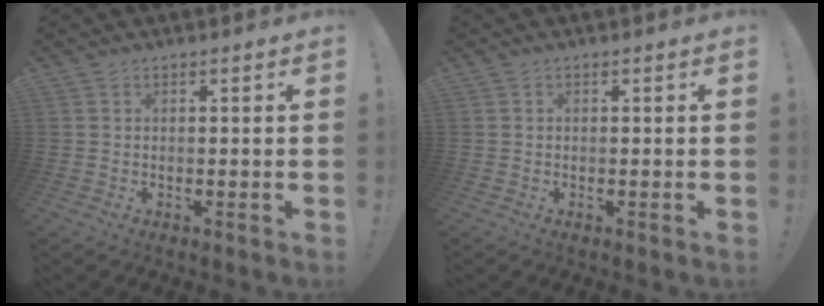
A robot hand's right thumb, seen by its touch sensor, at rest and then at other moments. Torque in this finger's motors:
{"motor_torque": [-0.21, -0.09, 0.12, -0.05, -0.03]}